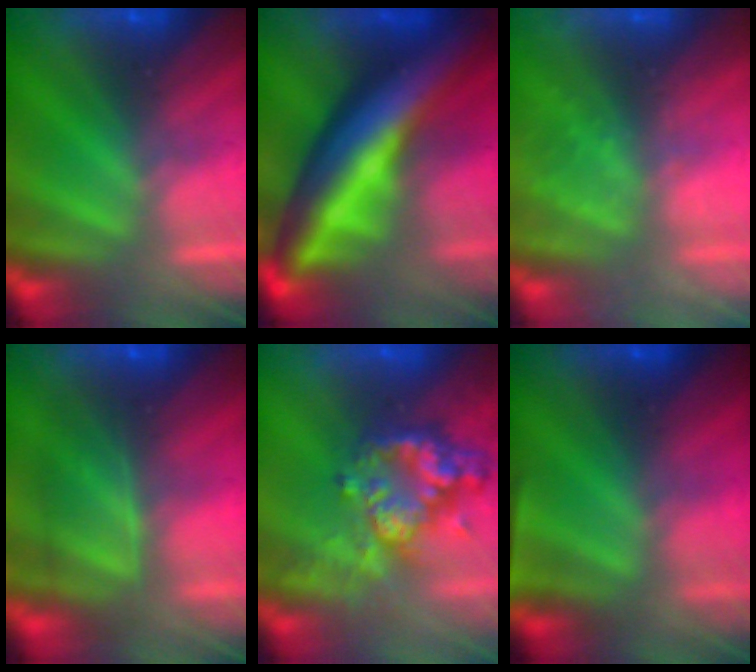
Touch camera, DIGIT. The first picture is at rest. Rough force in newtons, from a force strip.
{"total": 8.1}
{"total": 2.4}
{"total": 7.4}
{"total": 7.7}
{"total": 4.7}